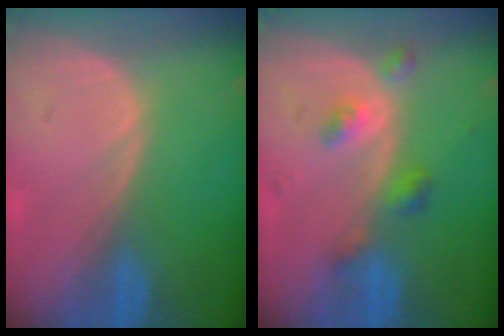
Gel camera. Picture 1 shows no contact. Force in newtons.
{"total": 4.4, "press": 4.0, "slide": 2.0}